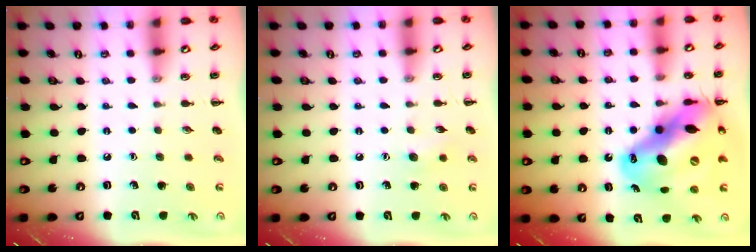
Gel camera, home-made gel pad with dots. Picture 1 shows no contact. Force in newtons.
{"total": 5.6, "press": 5.5, "slide": 1.4}
{"total": 22.3, "press": 21.4, "slide": 6.3}